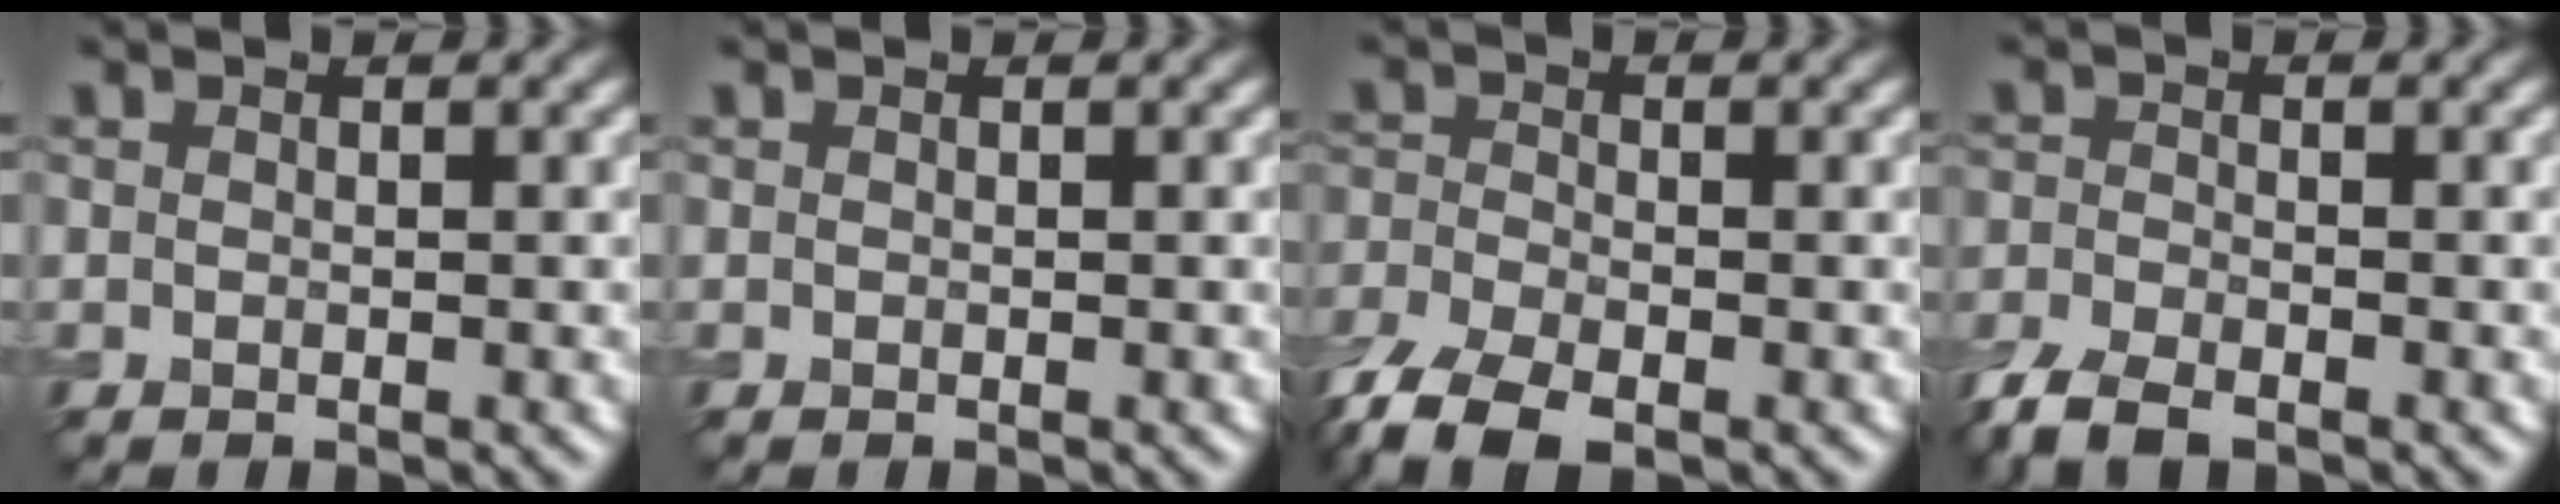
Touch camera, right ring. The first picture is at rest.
{"total": 0.0}
{"total": 5.8, "force": [-3.7, 2.5, 3.7], "torque": [-0.085, -0.018, -0.083]}
{"total": 4.2, "force": [-3.1, 1.6, 2.3], "torque": [-0.051, -0.010, -0.071]}